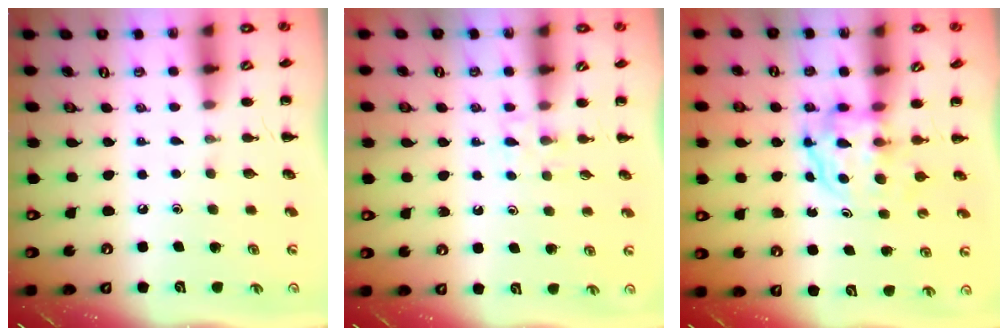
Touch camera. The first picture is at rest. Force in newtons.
{"total": 3.2, "press": 3.0, "slide": 1.1}
{"total": 3.8, "press": 3.8, "slide": 0.2}